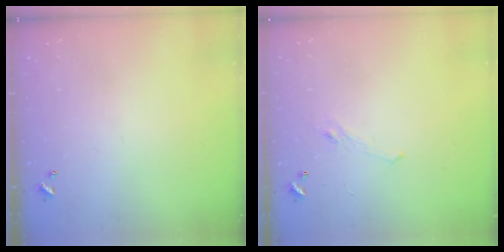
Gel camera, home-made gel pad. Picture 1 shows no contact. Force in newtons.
{"total": 1.2, "press": 0.8, "slide": 0.9}